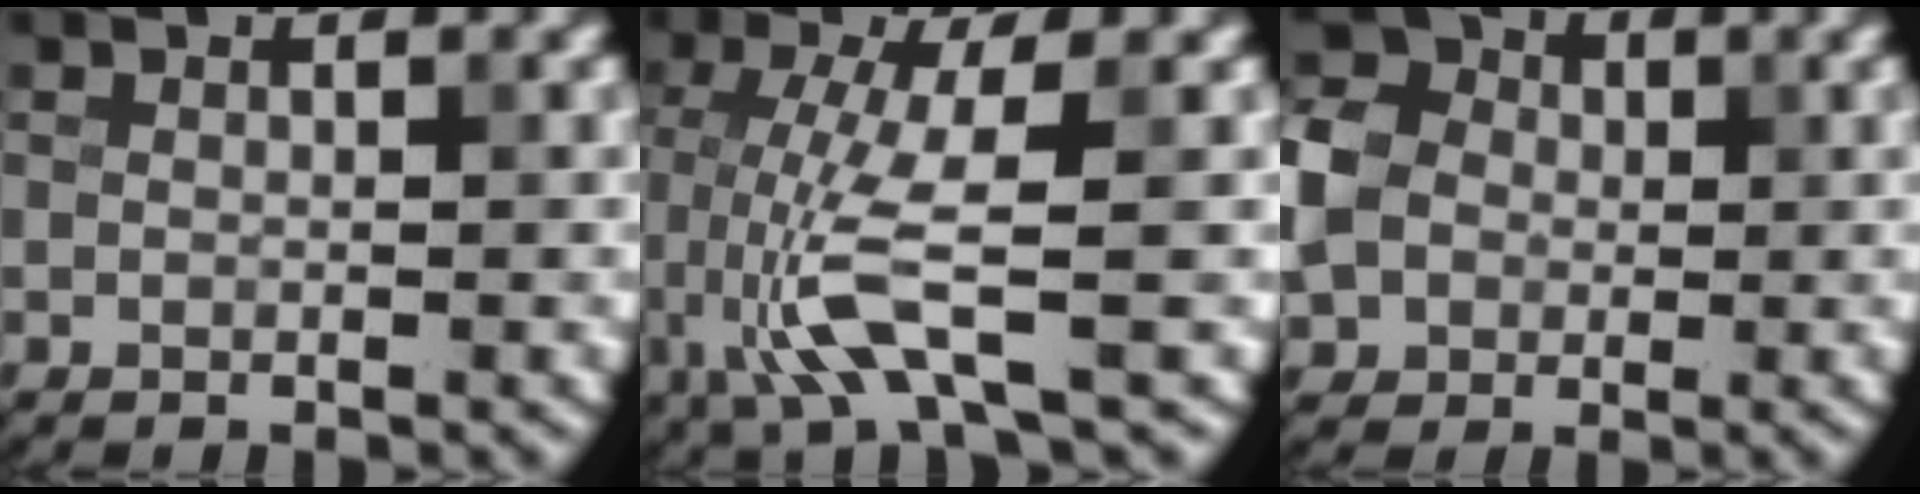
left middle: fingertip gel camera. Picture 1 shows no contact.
{"total": 6.0, "force": [-1.4, 1.1, 5.8], "torque": [-0.135, -0.010, -0.025]}
{"total": 8.1, "force": [-0.6, 6.8, 4.3], "torque": [-0.104, 0.002, -0.025]}